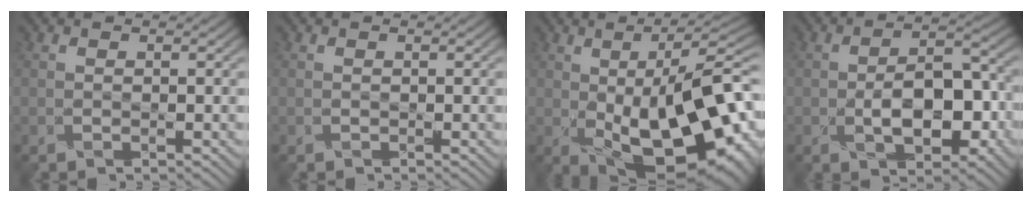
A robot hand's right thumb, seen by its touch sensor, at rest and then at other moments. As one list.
[{"total": 0.0}, {"total": 18.0, "force": [-2.9, 8.3, 15.7], "torque": [-0.226, -0.018, -0.028]}, {"total": 7.9, "force": [-2.2, 4.2, 6.3], "torque": [-0.094, 0.004, -0.036]}]